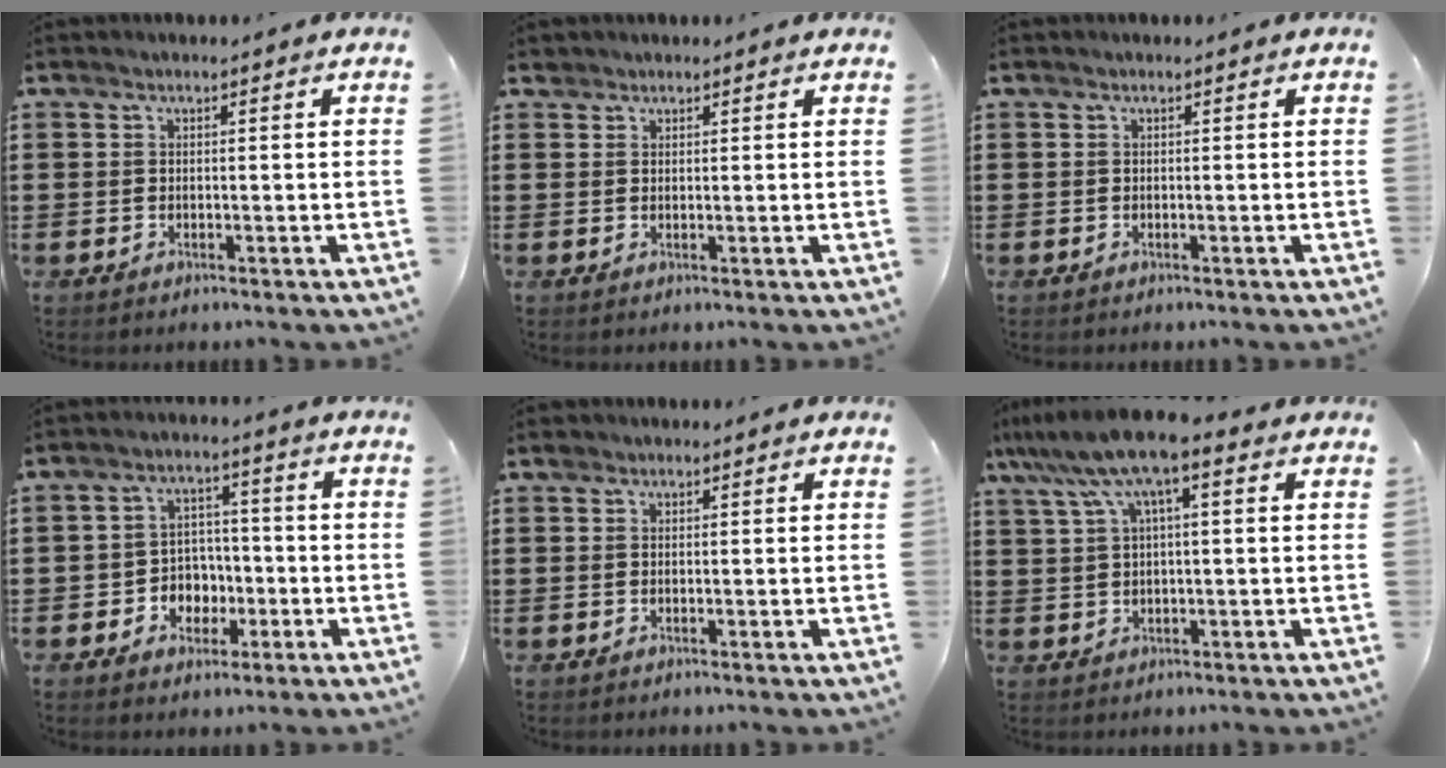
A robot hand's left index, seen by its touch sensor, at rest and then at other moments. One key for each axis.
{"total": 1.3, "fx": 1.1, "fy": 0.6, "fz": 0.2, "tx": -0.006, "ty": 0.003, "tz": 0.022}
{"total": 0.0}
{"total": 5.0, "fx": -1.7, "fy": 4.4, "fz": 1.5, "tx": -0.031, "ty": 0.011, "tz": -0.034}
{"total": 0.7, "fx": 0.5, "fy": 0.5, "fz": 0.2, "tx": -0.005, "ty": 0.003, "tz": 0.010}
{"total": 7.5, "fx": 3.5, "fy": 1.1, "fz": 6.5, "tx": -0.139, "ty": -0.008, "tz": 0.058}